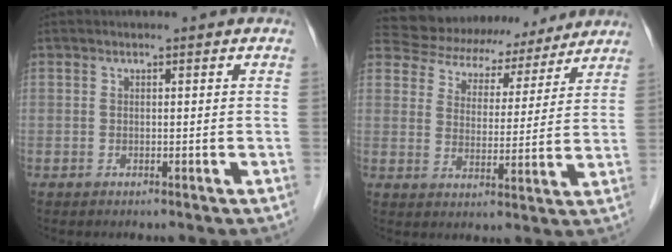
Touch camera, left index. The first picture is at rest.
{"total": 15.2, "force": [13.9, 5.9, 1.9], "torque": [-0.028, 0.019, 0.191]}